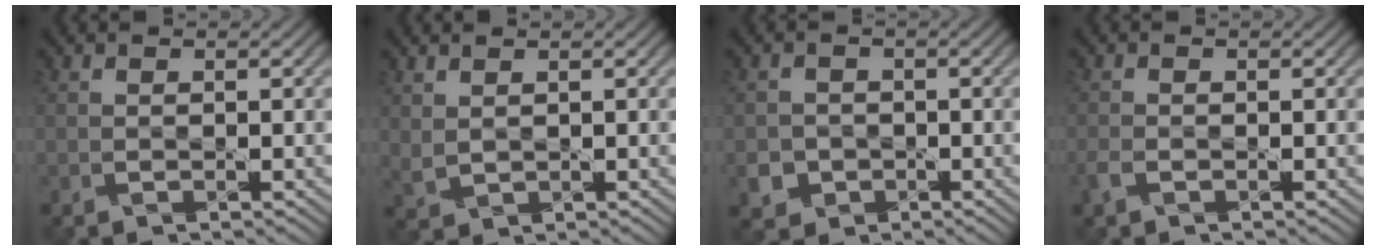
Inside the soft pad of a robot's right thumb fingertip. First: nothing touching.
{"total": 2.1, "force": [1.1, 1.3, 1.1], "torque": [-0.036, -0.001, 0.027]}
{"total": 3.7, "force": [-1.5, 3.3, 0.6], "torque": [-0.011, -0.004, -0.039]}
{"total": 2.0, "force": [-1.1, 1.1, 1.2], "torque": [-0.036, -0.002, -0.026]}